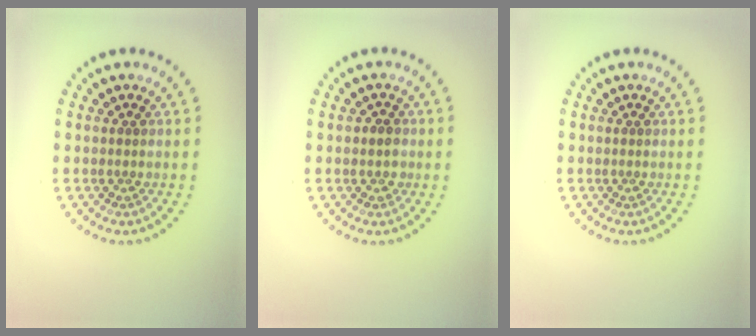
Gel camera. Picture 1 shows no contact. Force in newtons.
{"total": 1.0, "press": 0.9, "slide": 0.4}
{"total": 0.0}